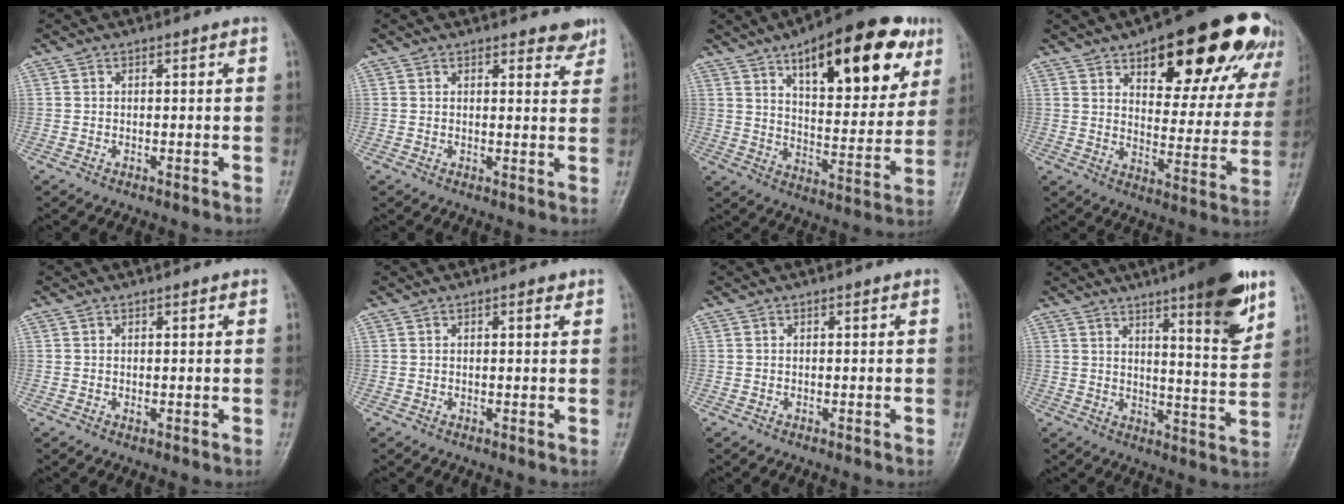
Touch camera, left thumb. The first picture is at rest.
{"total": 3.5, "force": [2.8, 1.4, 1.5], "torque": [0.004, -0.017, 0.031]}
{"total": 24.1, "force": [12.1, 9.6, 18.5], "torque": [-0.221, -0.033, 0.180]}
{"total": 26.1, "force": [15.6, 10.4, 18.2], "torque": [-0.191, -0.045, 0.212]}
{"total": 0.9, "force": [0.4, 0.4, 0.7], "torque": [-0.011, -0.001, 0.006]}
{"total": 1.3, "force": [0.7, 0.4, 1.0], "torque": [-0.012, -0.001, 0.008]}
{"total": 0.0}
{"total": 14.7, "force": [8.6, 2.5, 11.6], "torque": [-0.146, -0.049, 0.124]}